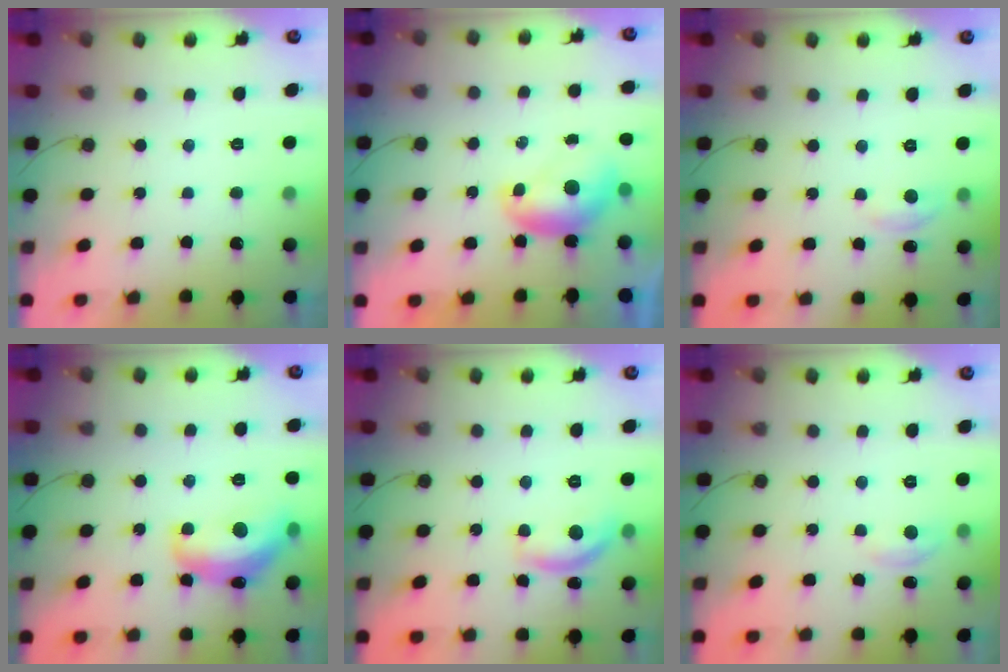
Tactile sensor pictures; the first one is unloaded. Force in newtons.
{"total": 7.3, "press": 7.3, "slide": 0.1}
{"total": 2.9, "press": 2.9, "slide": 0.3}
{"total": 14.7, "press": 14.7, "slide": 1.1}
{"total": 10.7, "press": 10.6, "slide": 0.5}
{"total": 2.7, "press": 2.7, "slide": 0.4}